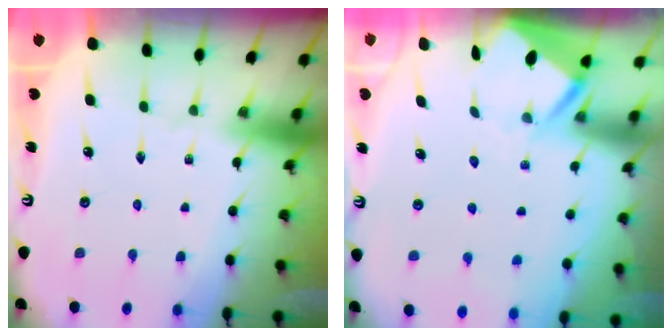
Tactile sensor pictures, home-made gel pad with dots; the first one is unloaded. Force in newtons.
{"total": 3.4, "press": 3.4, "slide": 0.3}